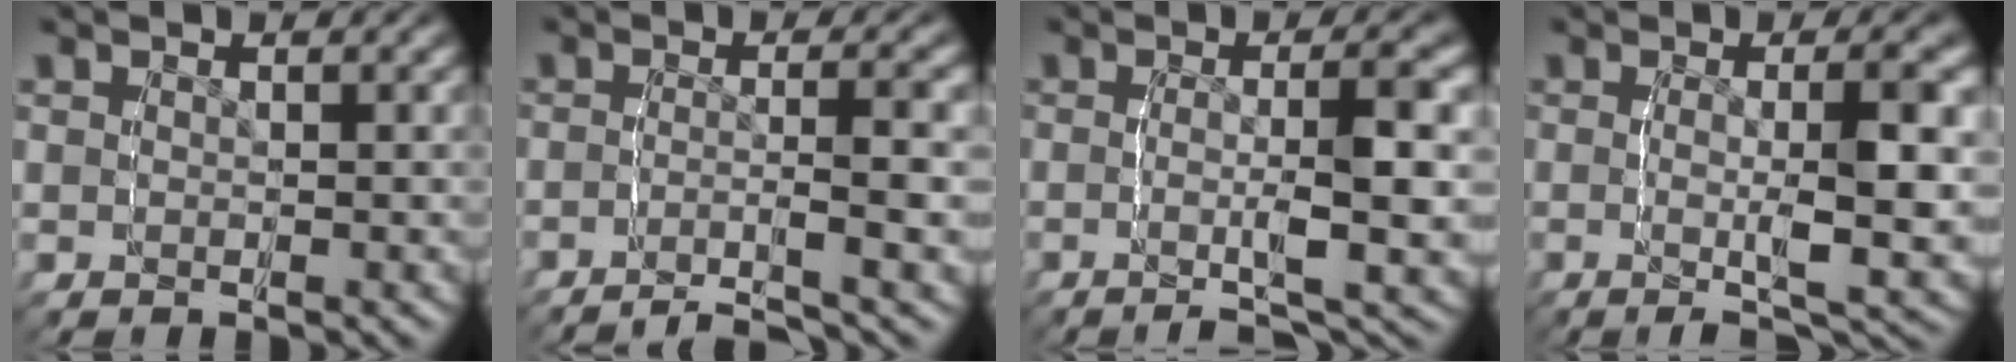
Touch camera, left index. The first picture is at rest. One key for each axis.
{"total": 7.2, "fx": -6.7, "fy": 0.5, "fz": 2.8, "tx": -0.039, "ty": -0.022, "tz": -0.101}
{"total": 4.9, "fx": -1.7, "fy": 0.3, "fz": 4.5, "tx": -0.076, "ty": -0.009, "tz": -0.031}
{"total": 6.0, "fx": -0.9, "fy": 0.9, "fz": 5.9, "tx": -0.087, "ty": -0.007, "tz": -0.017}